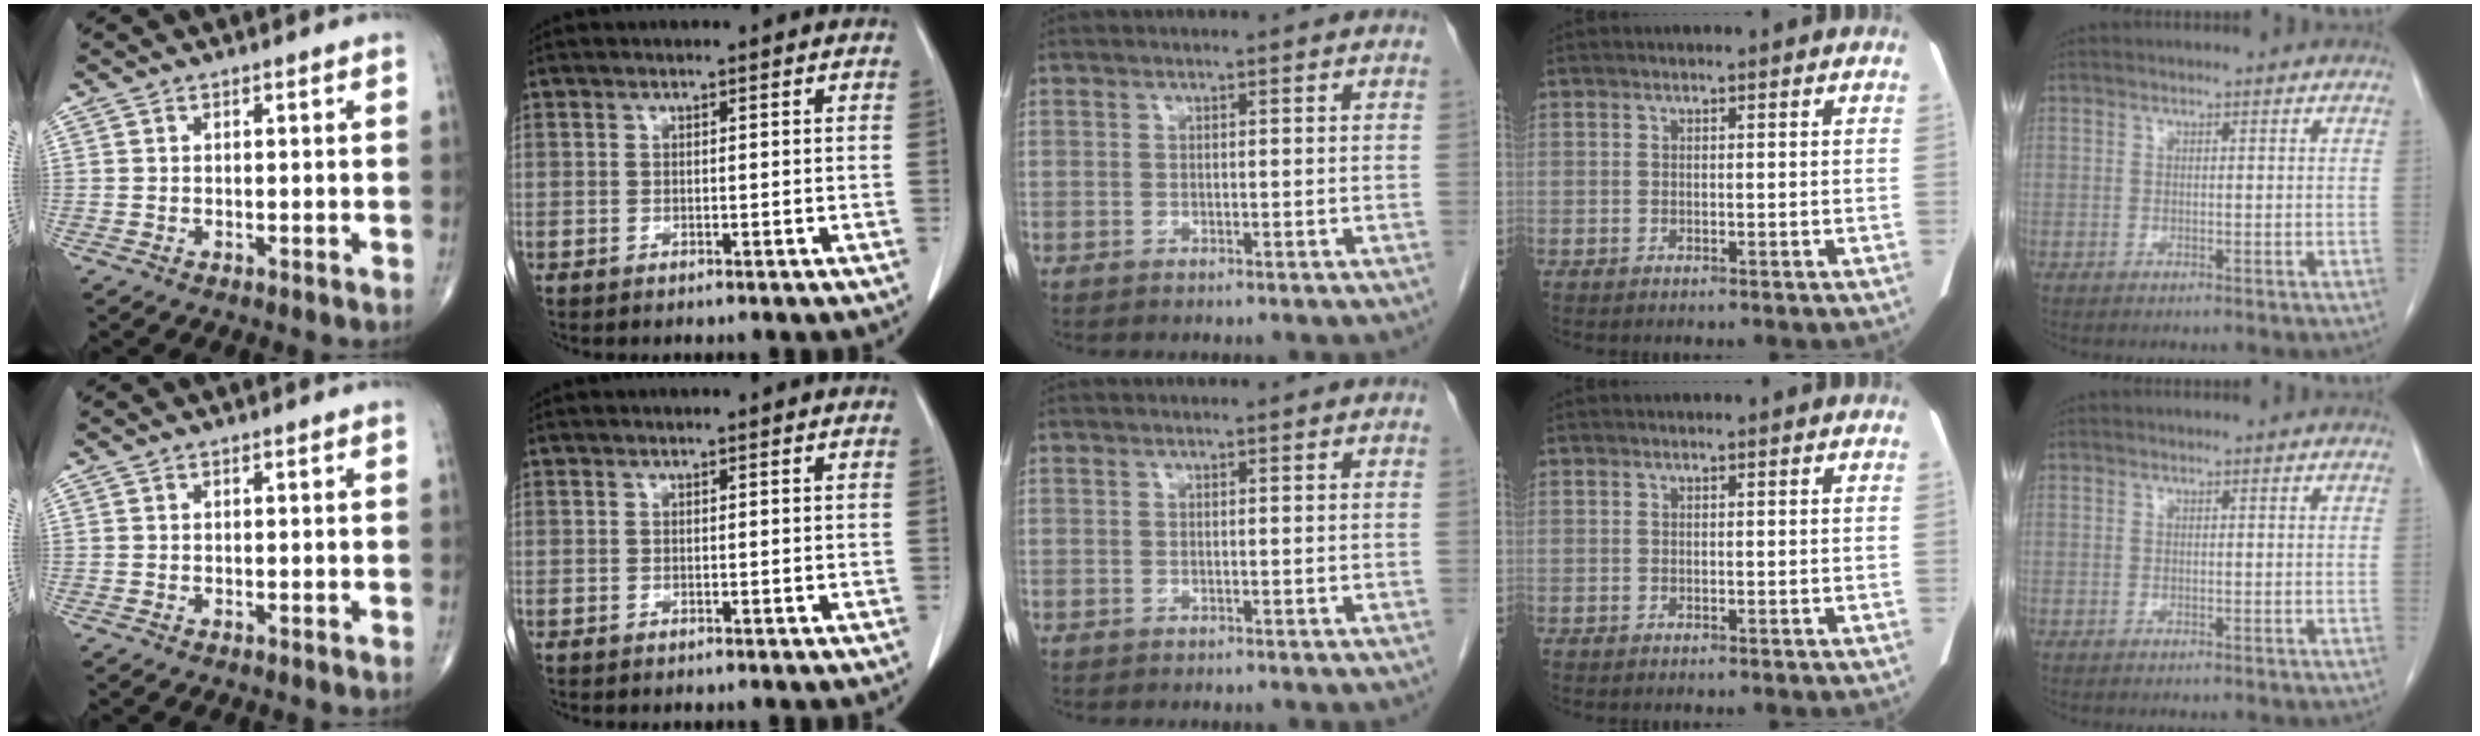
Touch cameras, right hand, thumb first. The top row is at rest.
{}